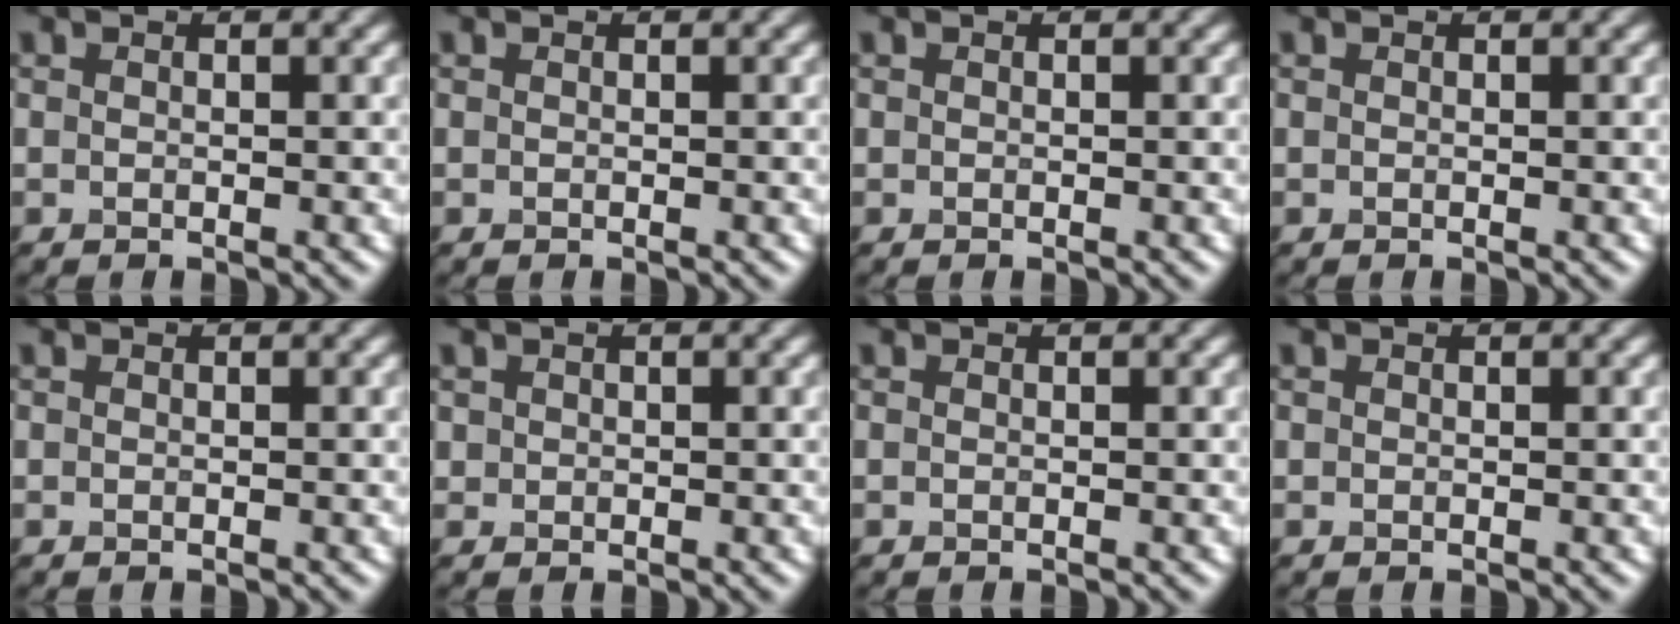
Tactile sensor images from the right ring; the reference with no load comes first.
{"total": 0.0}
{"total": 0.0}
{"total": 0.0}
{"total": 0.0}
{"total": 0.8, "force": [-0.1, -0.1, -0.8], "torque": [0.009, 0.008, 0.016]}
{"total": 0.0}
{"total": 0.5, "force": [-0.1, -0.3, -0.4], "torque": [0.000, -0.002, 0.007]}